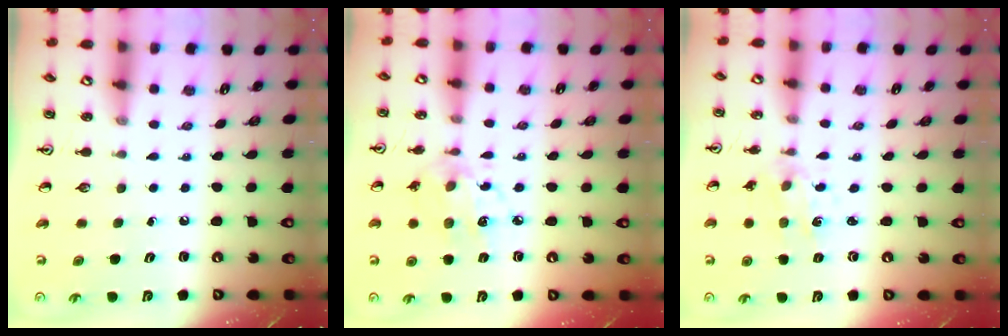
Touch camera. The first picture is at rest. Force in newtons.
{"total": 9.7, "press": 9.7, "slide": 0.7}
{"total": 1.1, "press": 1.0, "slide": 0.3}